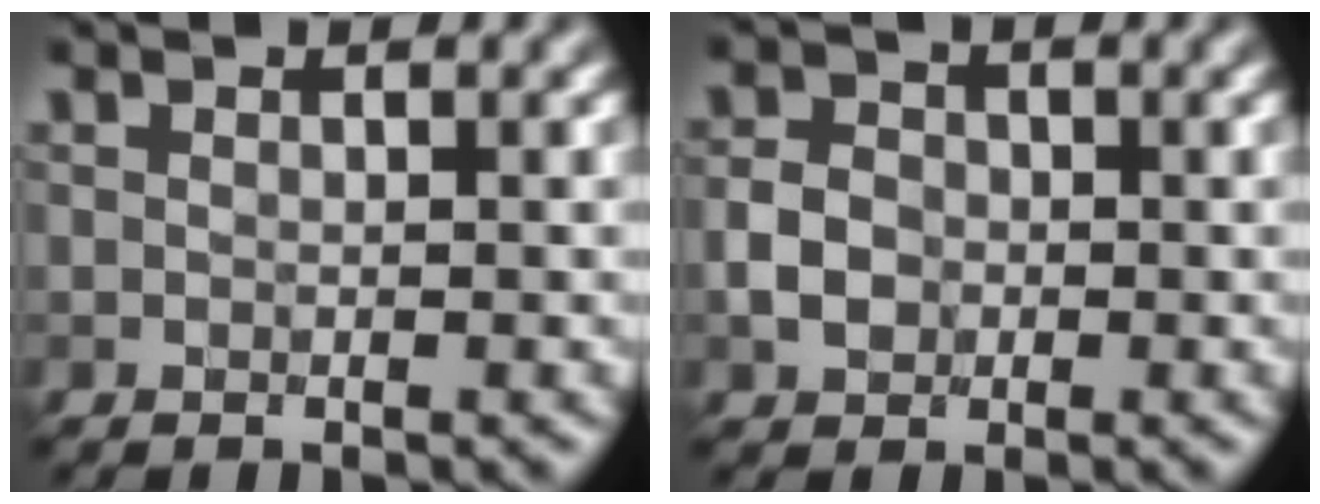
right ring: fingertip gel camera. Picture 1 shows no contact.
{"total": 2.5, "force": [-0.6, 2.1, 1.2], "torque": [-0.023, 0.008, -0.016]}